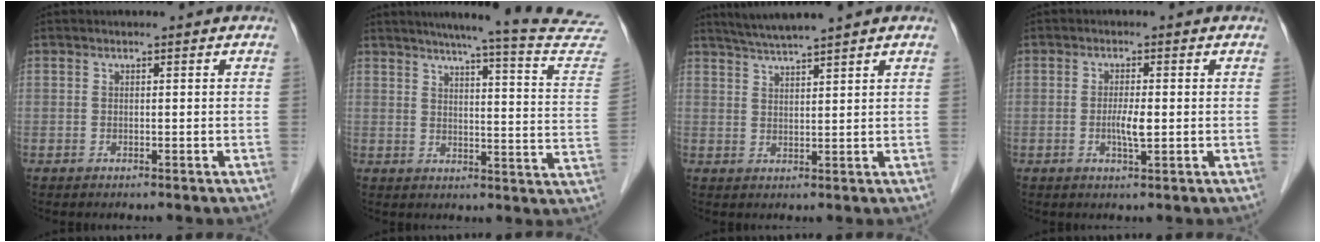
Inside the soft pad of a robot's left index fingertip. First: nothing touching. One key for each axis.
{"total": 22.1, "fx": 20.5, "fy": -1.1, "fz": 8.2, "tx": -0.107, "ty": -0.091, "tz": 0.227}
{"total": 5.3, "fx": 4.6, "fy": -1.1, "fz": 2.3, "tx": -0.046, "ty": 0.014, "tz": 0.086}
{"total": 3.0, "fx": -0.4, "fy": 0.4, "fz": 2.9, "tx": -0.058, "ty": -0.004, "tz": -0.008}